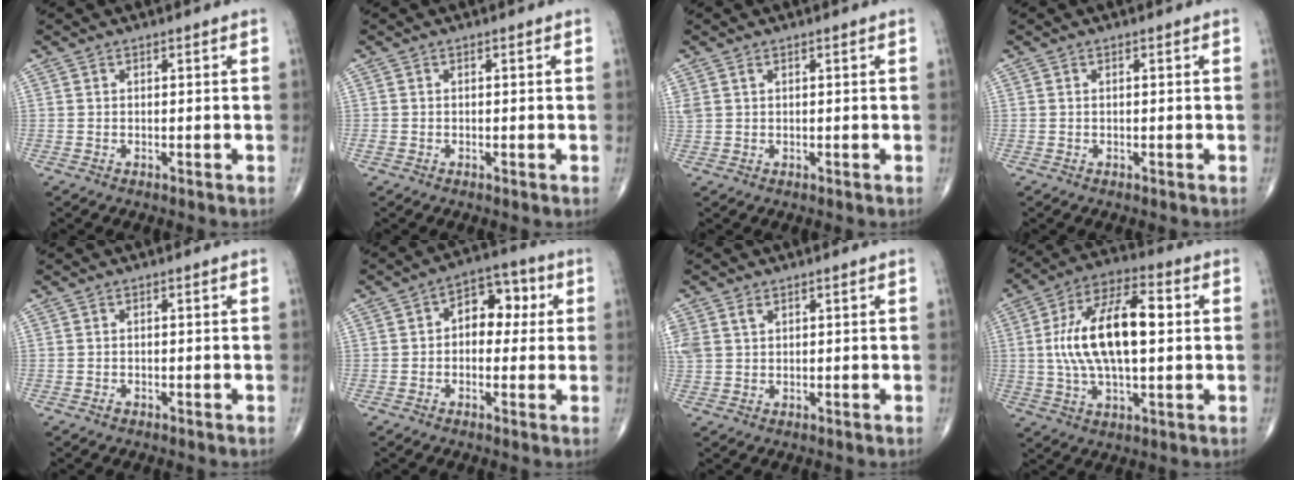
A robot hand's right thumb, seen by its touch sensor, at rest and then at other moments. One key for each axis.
{"total": 0.7, "fx": -0.2, "fy": 0.4, "fz": 0.5, "tx": -0.012, "ty": 0.002, "tz": -0.004}
{"total": 1.5, "fx": 0.8, "fy": 0.8, "fz": 1.0, "tx": -0.030, "ty": 0.015, "tz": 0.026}
{"total": 0.0}
{"total": 0.6, "fx": -0.4, "fy": 0.3, "fz": 0.3, "tx": -0.003, "ty": 0.002, "tz": -0.007}
{"total": 8.8, "fx": 1.3, "fy": 5.9, "fz": 6.3, "tx": -0.049, "ty": 0.025, "tz": 0.010}
{"total": 4.3, "fx": 1.9, "fy": 2.8, "fz": 2.5, "tx": -0.066, "ty": 0.011, "tz": 0.050}
{"total": 17.9, "fx": 1.7, "fy": 8.0, "fz": 15.9, "tx": -0.291, "ty": 0.023, "tz": 0.026}